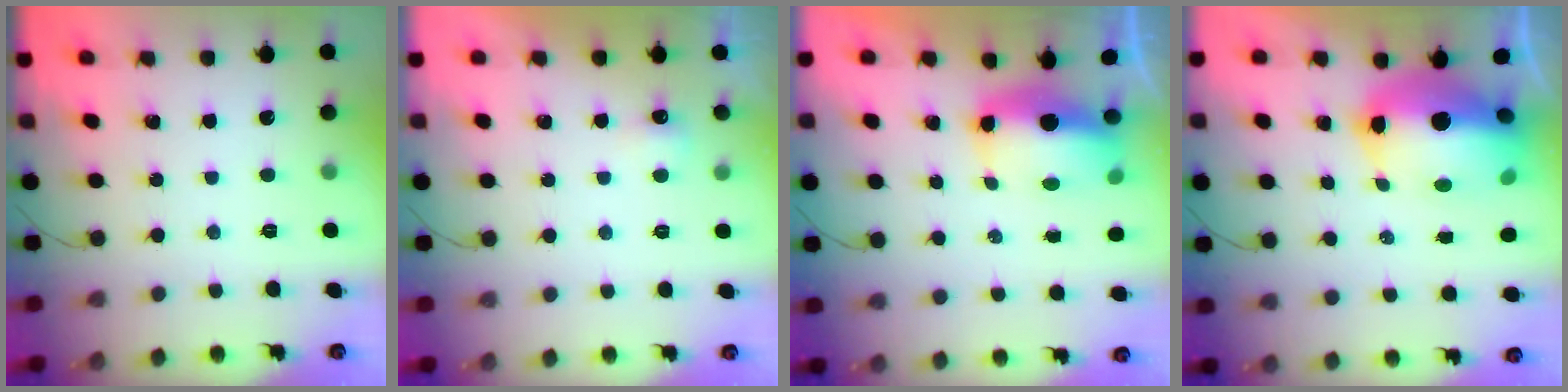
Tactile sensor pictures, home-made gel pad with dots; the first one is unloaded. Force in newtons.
{"total": 3.3, "press": 3.0, "slide": 1.4}
{"total": 8.5, "press": 8.3, "slide": 1.8}
{"total": 20.1, "press": 16.6, "slide": 11.4}